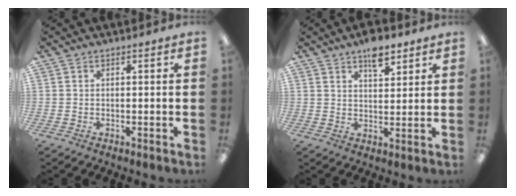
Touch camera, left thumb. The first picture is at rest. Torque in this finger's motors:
{"motor_torque": [0.75, 0.48, 0.41, -0.43, 0.02]}